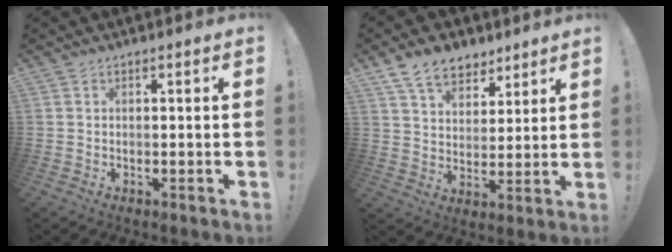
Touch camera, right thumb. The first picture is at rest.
{"total": 11.3, "force": [7.7, 6.9, 4.6], "torque": [-0.075, -0.040, 0.149]}